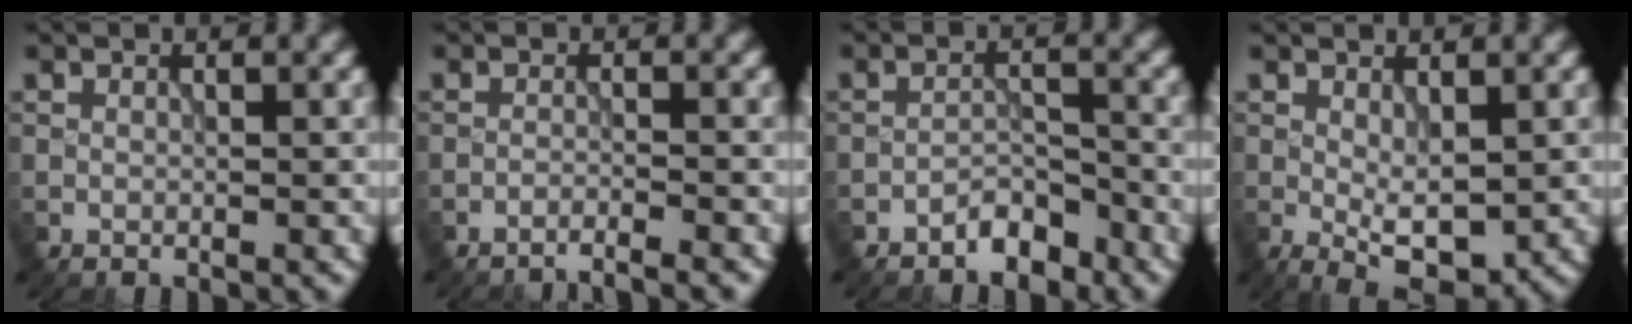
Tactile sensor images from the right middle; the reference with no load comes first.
{"total": 3.0, "force": [-2.8, 0.2, 1.1], "torque": [-0.009, -0.003, -0.052]}
{"total": 2.6, "force": [-2.2, 0.9, 0.9], "torque": [-0.009, 0.012, -0.040]}
{"total": 3.5, "force": [-0.2, 1.4, 3.2], "torque": [-0.060, -0.007, 0.001]}